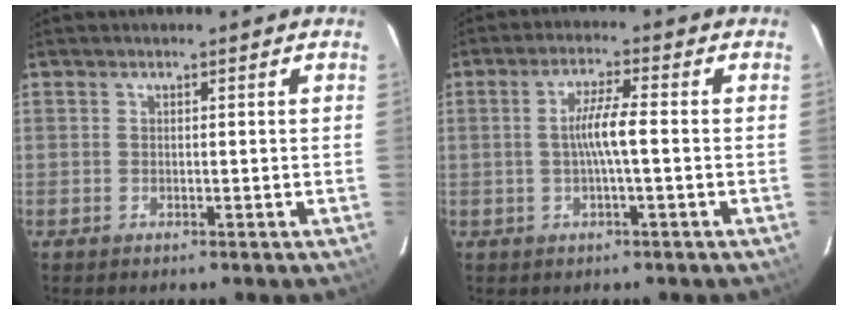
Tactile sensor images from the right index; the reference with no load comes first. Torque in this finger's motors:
{"motor_torque": [0.51, -0.11, 0.55, 0.13]}